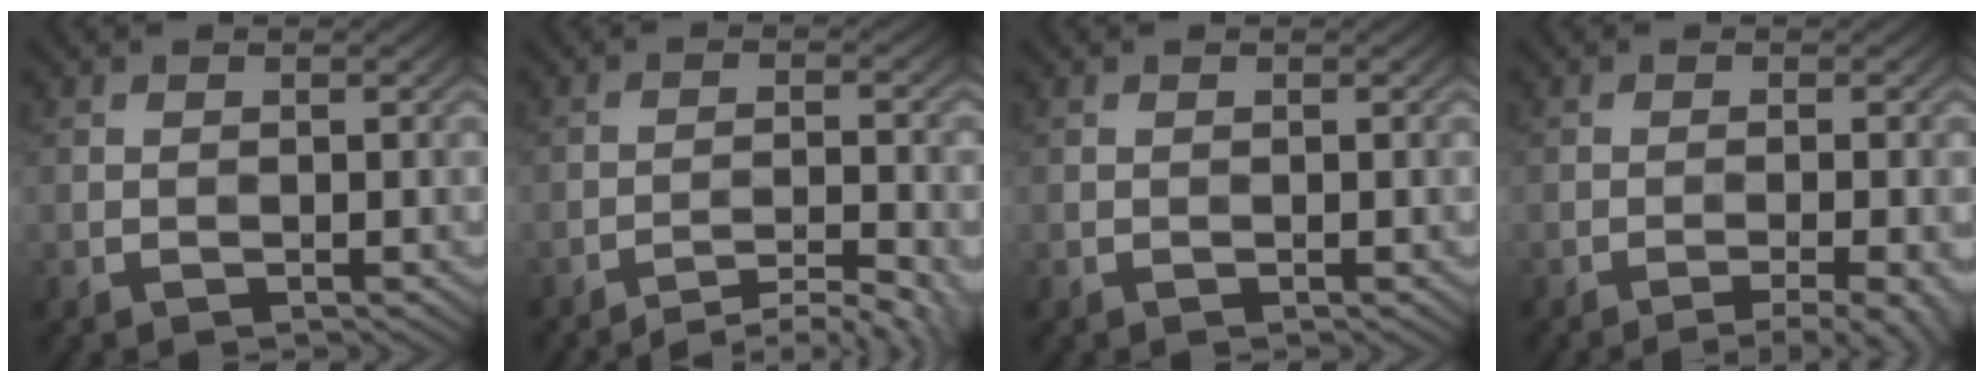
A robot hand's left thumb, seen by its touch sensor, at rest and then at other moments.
{"total": 7.2, "force": [-6.2, 1.3, 3.6], "torque": [-0.055, 0.009, -0.082]}
{"total": 0.0}
{"total": 5.0, "force": [-3.0, 1.0, 3.8], "torque": [-0.052, 0.004, -0.046]}